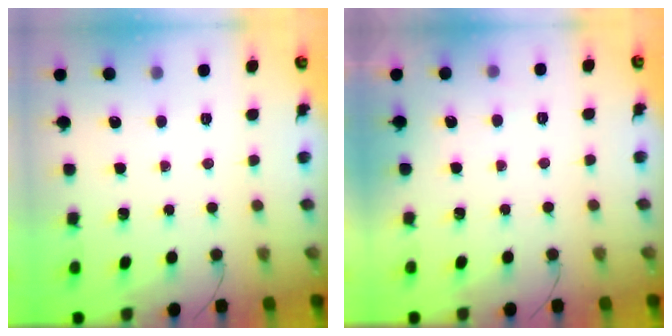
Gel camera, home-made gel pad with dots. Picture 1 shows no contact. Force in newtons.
{"total": 1.8, "press": 1.3, "slide": 1.1}